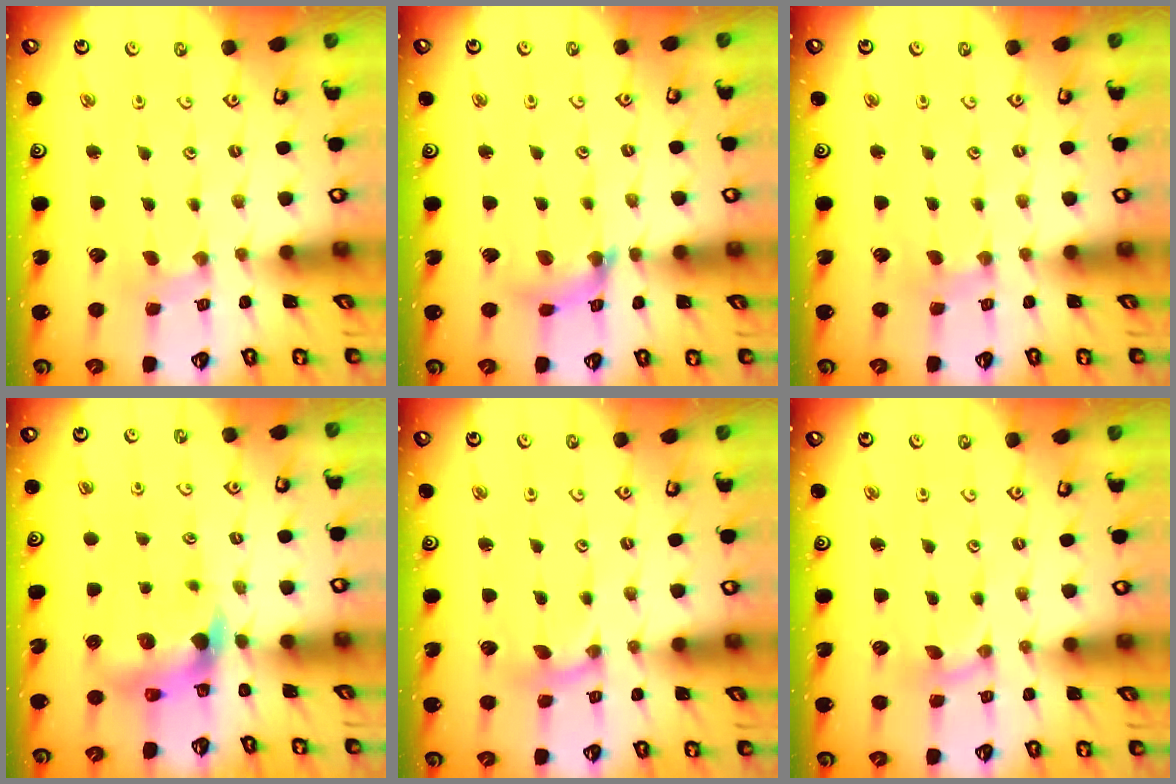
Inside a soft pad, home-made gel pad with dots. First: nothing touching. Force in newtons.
{"total": 6.8, "press": 6.7, "slide": 0.6}
{"total": 1.3, "press": 1.3, "slide": 0.1}
{"total": 7.0, "press": 7.0, "slide": 0.7}
{"total": 0.0}
{"total": 0.0}